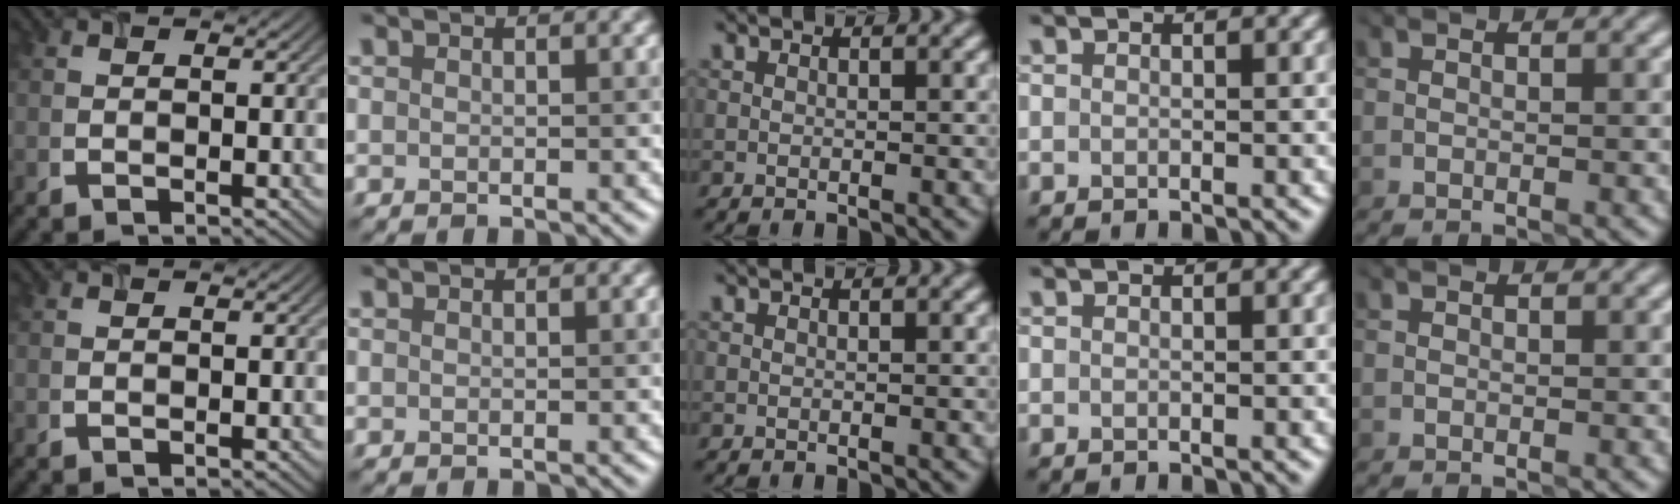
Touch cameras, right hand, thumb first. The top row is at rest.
{}